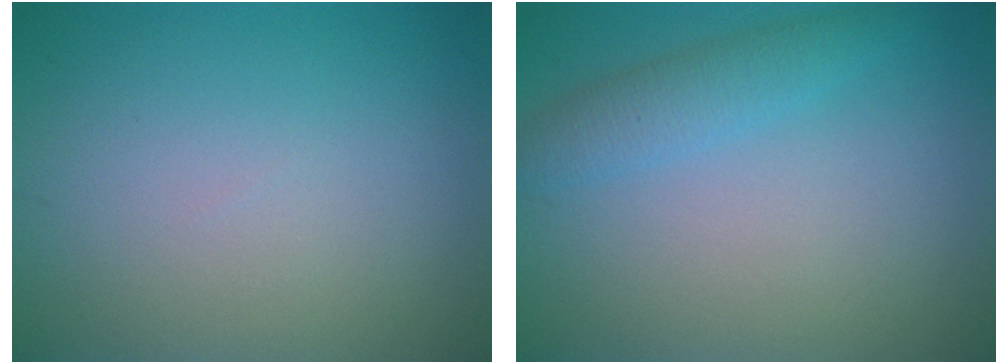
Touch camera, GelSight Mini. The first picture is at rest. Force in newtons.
{"total": 2.3, "press": 2.3, "slide": 0.0}